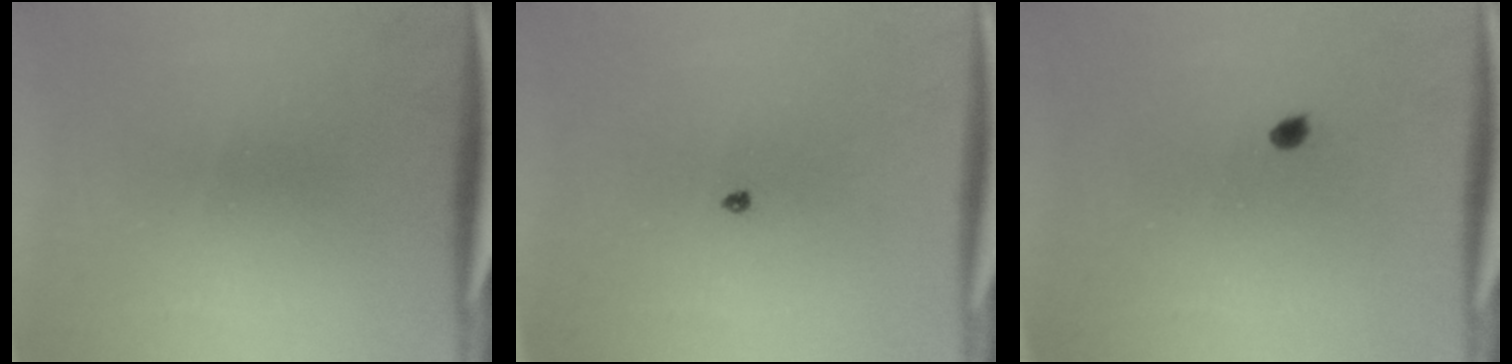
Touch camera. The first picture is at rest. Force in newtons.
{"total": 0.6}
{"total": 1.1}